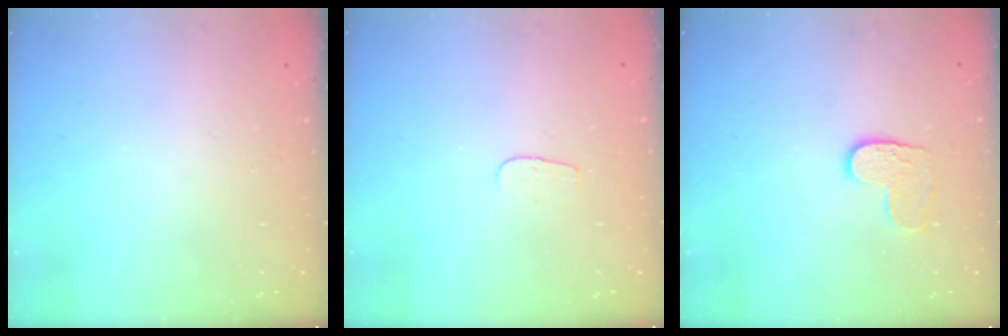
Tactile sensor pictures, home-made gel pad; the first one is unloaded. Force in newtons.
{"total": 3.7, "press": 3.6, "slide": 0.4}
{"total": 6.6, "press": 6.6, "slide": 0.3}